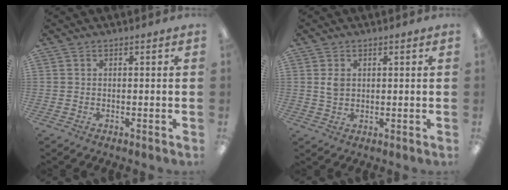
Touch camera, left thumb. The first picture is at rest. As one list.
[{"total": 3.1, "force": [1.0, 2.2, 1.9], "torque": [-0.032, 0.000, 0.015]}]